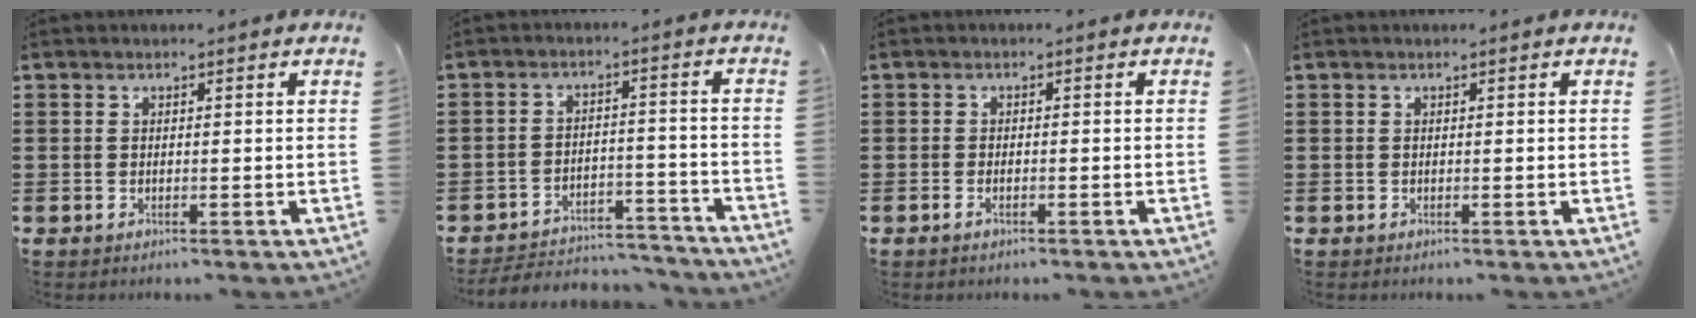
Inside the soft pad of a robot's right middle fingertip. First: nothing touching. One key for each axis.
{"total": 4.8, "fx": -4.6, "fy": 0.9, "fz": 0.8, "tx": -0.020, "ty": 0.006, "tz": -0.097}
{"total": 1.0, "fx": -0.6, "fy": 0.4, "fz": 0.7, "tx": -0.016, "ty": -0.002, "tz": -0.012}
{"total": 0.0}